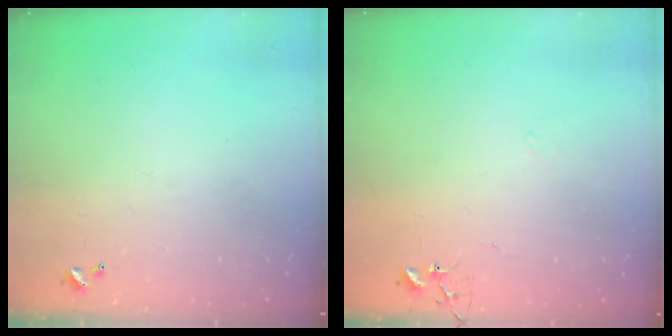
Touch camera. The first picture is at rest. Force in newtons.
{"total": 5.7, "press": 5.6, "slide": 0.7}